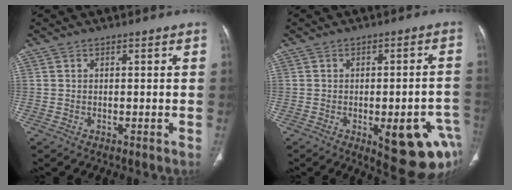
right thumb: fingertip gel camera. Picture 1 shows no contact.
{"total": 15.5, "force": [-5.7, 5.8, 13.2], "torque": [-0.101, 0.025, -0.051]}